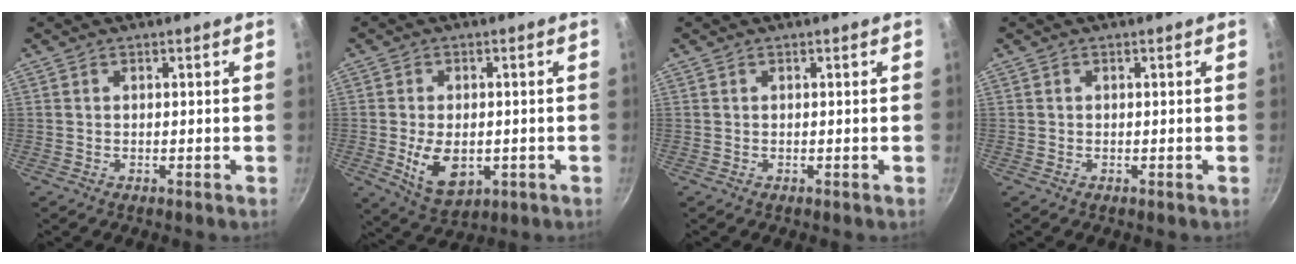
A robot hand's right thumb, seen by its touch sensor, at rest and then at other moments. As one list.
[{"total": 9.3, "force": [-1.7, 5.8, 7.0], "torque": [-0.110, -0.006, -0.013]}, {"total": 0.0}, {"total": 0.0}]